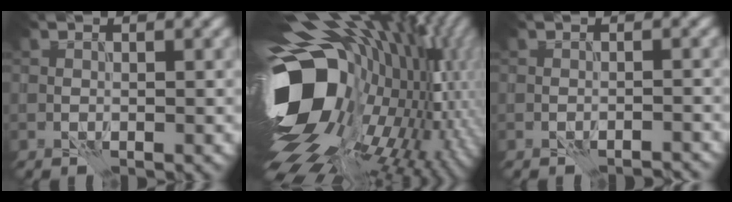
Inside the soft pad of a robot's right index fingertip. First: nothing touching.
{"total": 18.2, "force": [-1.5, 11.1, 14.3], "torque": [-0.258, -0.008, -0.028]}
{"total": 1.2, "force": [-1.2, 0.0, 0.1], "torque": [-0.001, 0.006, -0.017]}